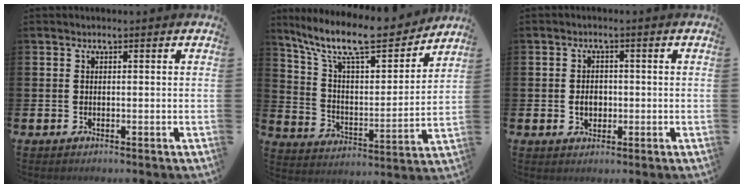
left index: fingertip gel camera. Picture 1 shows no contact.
{"total": 12.3, "force": [10.6, 2.9, 5.6], "torque": [-0.138, -0.067, 0.181]}
{"total": 2.5, "force": [-0.3, 1.9, 1.5], "torque": [-0.015, 0.000, -0.012]}